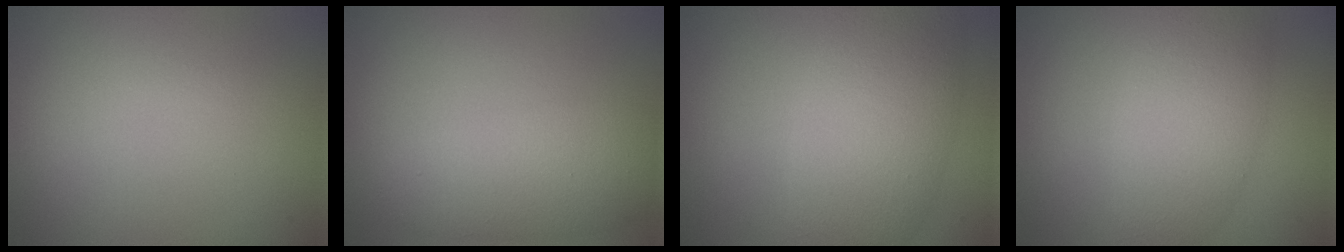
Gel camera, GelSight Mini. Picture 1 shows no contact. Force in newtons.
{"total": 5.1, "press": 5.1, "slide": 0.2}
{"total": 7.9, "press": 7.9, "slide": 0.3}
{"total": 5.5, "press": 5.5, "slide": 0.3}